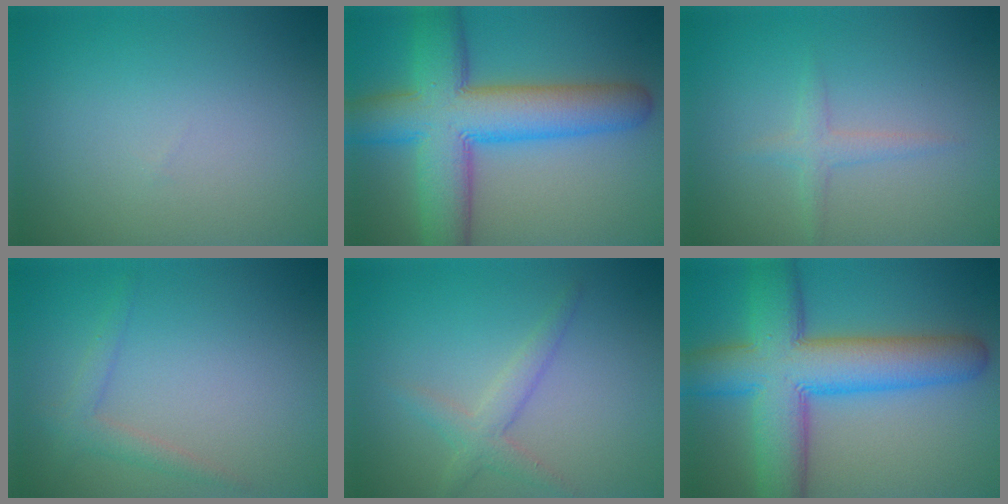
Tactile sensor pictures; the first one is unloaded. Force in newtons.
{"total": 11.3, "press": 11.3, "slide": 0.3}
{"total": 1.3, "press": 1.3, "slide": 0.1}
{"total": 1.8, "press": 1.8, "slide": 0.1}
{"total": 2.3, "press": 2.3, "slide": 0.1}
{"total": 11.3, "press": 11.3, "slide": 0.3}